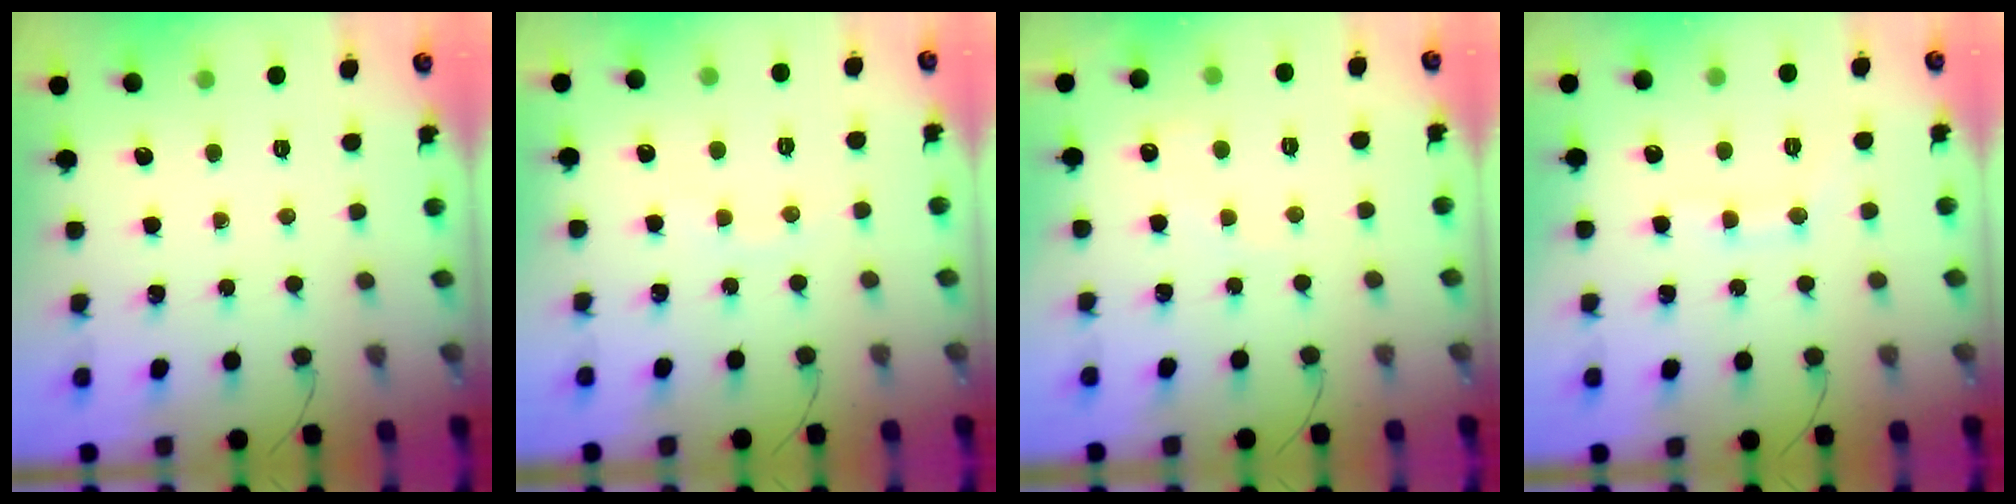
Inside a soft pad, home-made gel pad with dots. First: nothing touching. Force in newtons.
{"total": 3.5, "press": 3.4, "slide": 1.0}
{"total": 5.5, "press": 5.4, "slide": 1.1}
{"total": 6.4, "press": 6.1, "slide": 1.8}